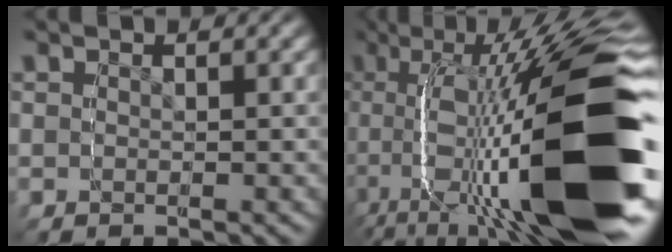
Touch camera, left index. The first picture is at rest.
{"total": 18.2, "force": [-3.2, 6.8, 16.6], "torque": [-0.248, 0.021, -0.051]}